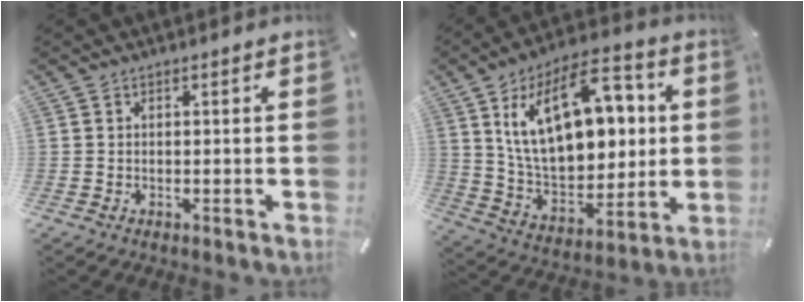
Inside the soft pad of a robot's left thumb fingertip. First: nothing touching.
{"total": 23.1, "force": [8.2, 13.8, 16.6], "torque": [-0.290, -0.032, 0.137]}